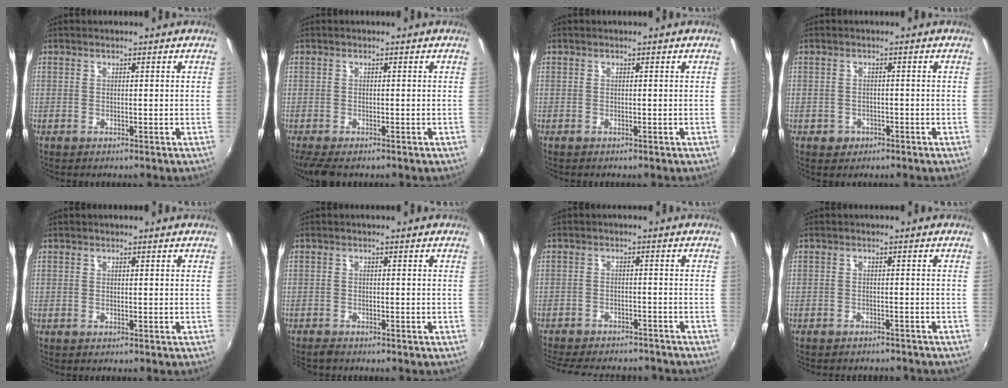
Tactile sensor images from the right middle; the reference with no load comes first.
{"total": 4.7, "force": [-3.6, 1.3, 2.8], "torque": [-0.064, -0.025, -0.063]}
{"total": 0.0}
{"total": 2.4, "force": [-1.1, 2.1, 0.7], "torque": [-0.017, 0.001, -0.014]}
{"total": 0.0}
{"total": 3.0, "force": [-2.9, 0.6, 0.8], "torque": [-0.029, -0.016, -0.055]}
{"total": 16.6, "force": [-14.2, 5.4, 6.7], "torque": [-0.150, -0.013, -0.198]}
{"total": 6.1, "force": [-5.6, 1.8, 1.8], "torque": [-0.049, -0.012, -0.077]}